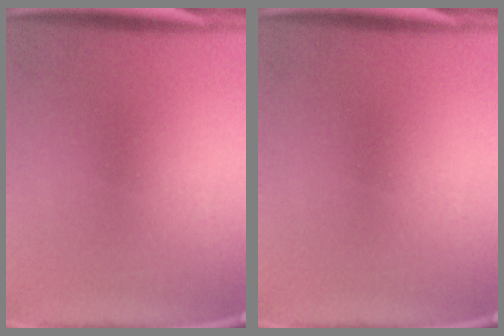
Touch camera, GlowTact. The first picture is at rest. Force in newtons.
{"total": 0.0}